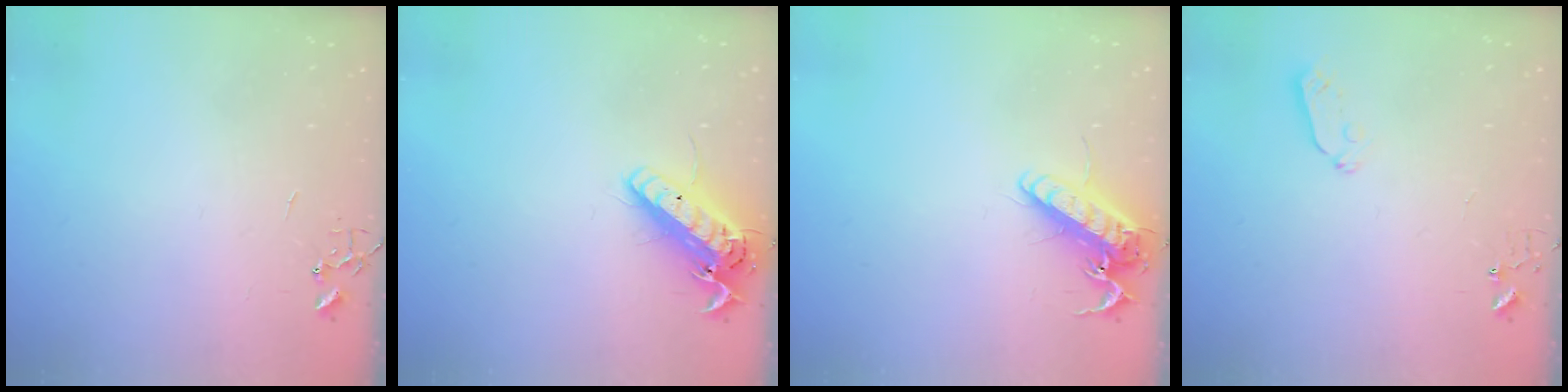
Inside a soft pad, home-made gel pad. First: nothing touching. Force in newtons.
{"total": 15.0, "press": 14.7, "slide": 3.0}
{"total": 13.4, "press": 13.2, "slide": 2.5}
{"total": 3.9, "press": 3.8, "slide": 0.6}